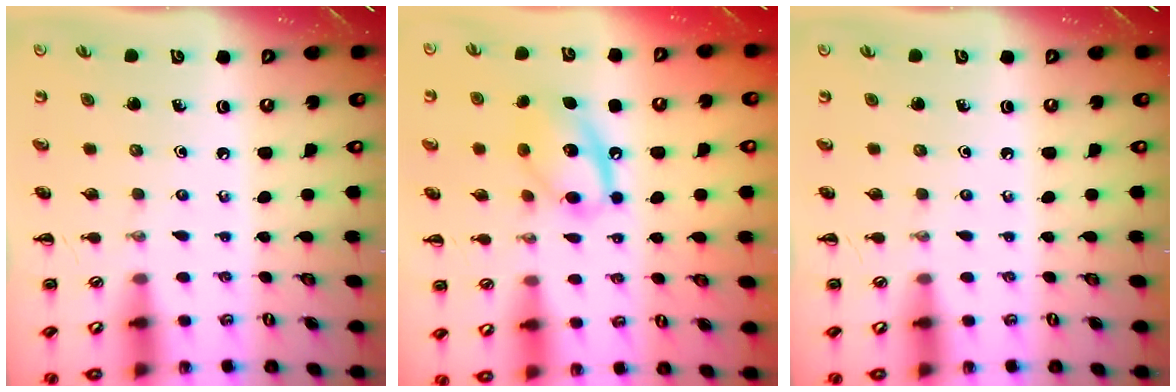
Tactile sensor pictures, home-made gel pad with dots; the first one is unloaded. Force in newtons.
{"total": 12.9, "press": 12.7, "slide": 2.1}
{"total": 0.0}